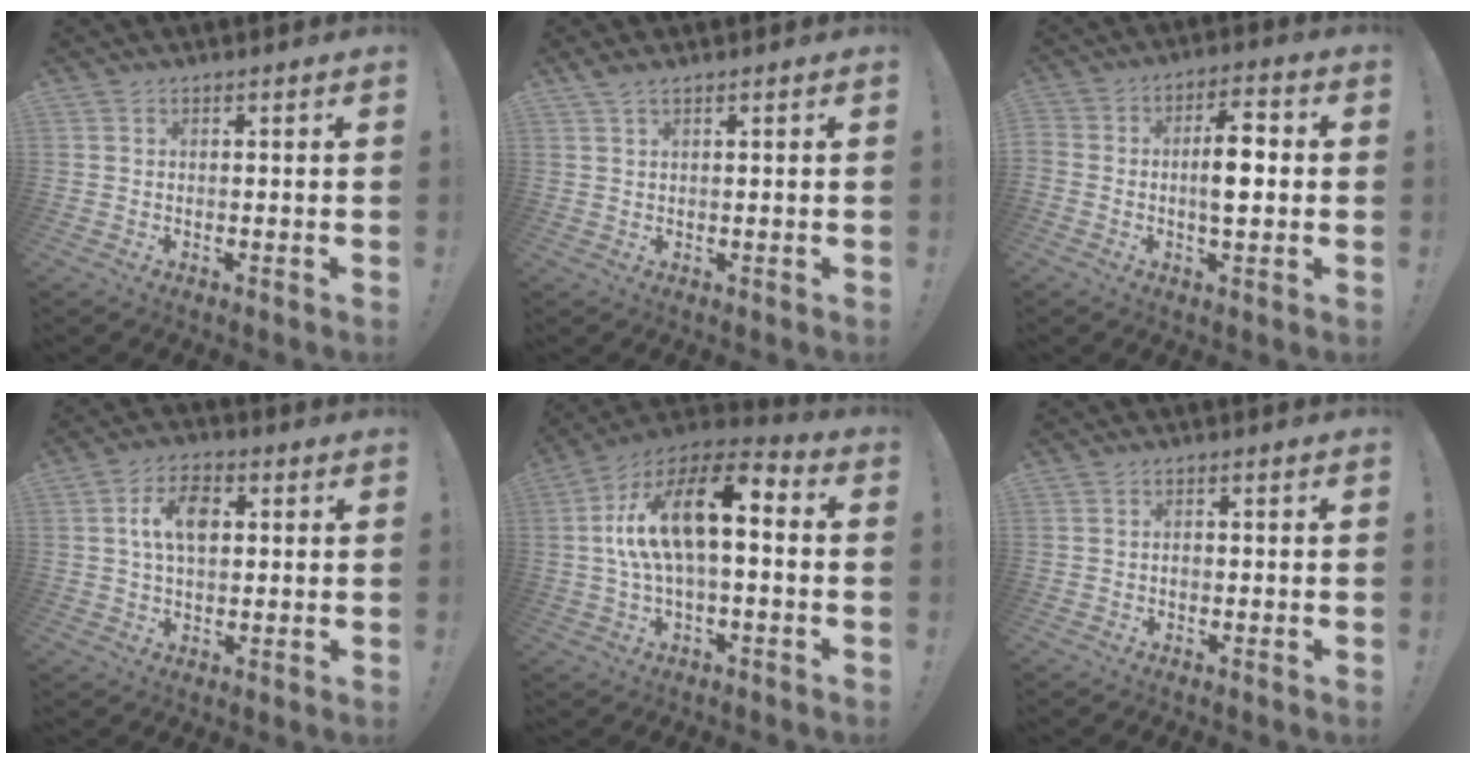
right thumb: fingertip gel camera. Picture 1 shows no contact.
{"total": 1.9, "force": [1.4, 0.4, 1.1], "torque": [-0.033, 0.001, 0.028]}
{"total": 8.5, "force": [-1.0, 4.1, 7.4], "torque": [-0.129, 0.013, -0.022]}
{"total": 9.6, "force": [2.1, 6.1, 7.1], "torque": [-0.110, 0.011, 0.038]}
{"total": 17.6, "force": [2.9, 7.4, 15.7], "torque": [-0.280, -0.010, 0.046]}
{"total": 1.0, "force": [-0.6, 0.7, 0.4], "torque": [-0.013, 0.005, -0.010]}